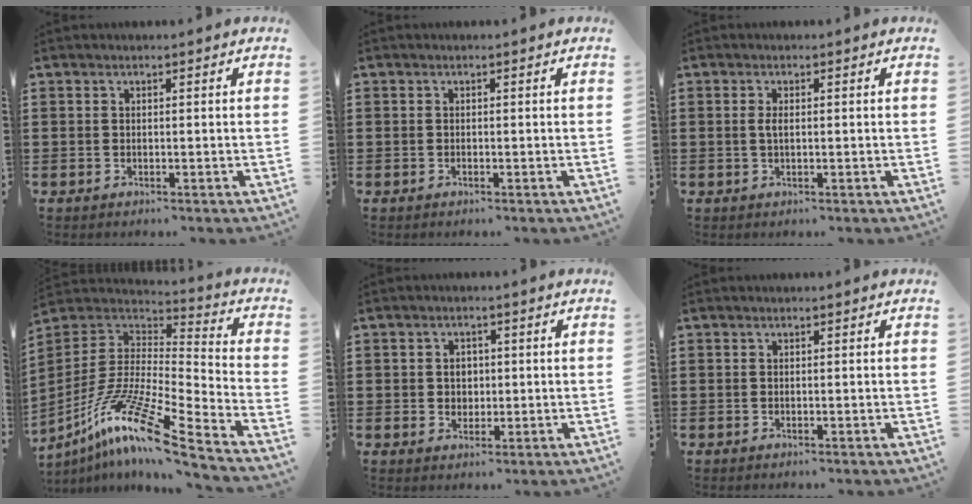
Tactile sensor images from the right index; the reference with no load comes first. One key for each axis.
{"total": 0.0}
{"total": 1.5, "fx": 0.0, "fy": 0.5, "fz": 1.5, "tx": -0.036, "ty": -0.001, "tz": -0.004}
{"total": 13.7, "fx": -9.2, "fy": 0.7, "fz": 10.1, "tx": -0.202, "ty": -0.002, "tz": -0.182}
{"total": 2.4, "fx": 0.2, "fy": 2.2, "fz": 1.0, "tx": -0.028, "ty": 0.007, "tz": 0.001}
{"total": 0.0}